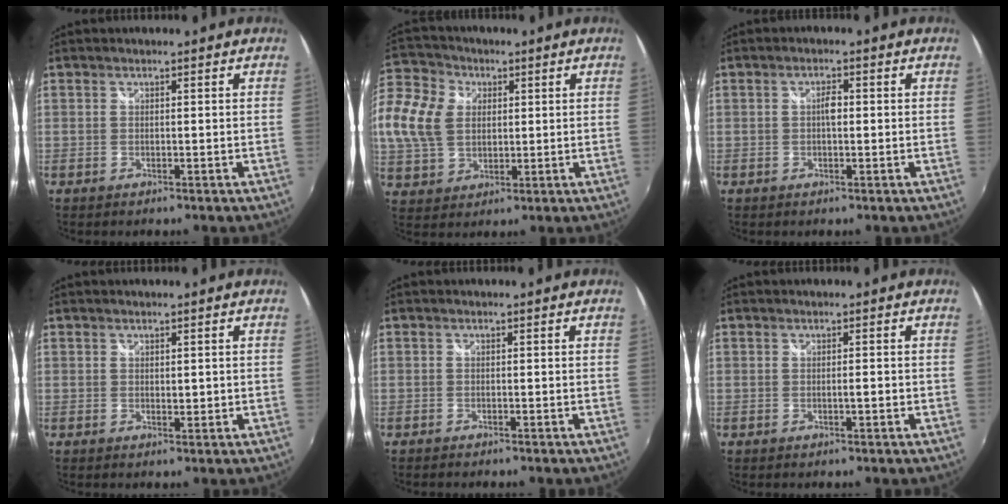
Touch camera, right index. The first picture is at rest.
{"total": 18.9, "force": [4.3, 14.8, 10.9], "torque": [-0.286, 0.046, 0.084]}
{"total": 1.9, "force": [0.0, 0.8, 1.8], "torque": [-0.031, 0.005, -0.002]}
{"total": 1.3, "force": [0.3, 0.7, 1.0], "torque": [-0.014, -0.001, 0.006]}
{"total": 1.0, "force": [-1.0, 0.2, 0.2], "torque": [-0.007, -0.007, -0.019]}
{"total": 1.3, "force": [-0.2, 0.2, 1.2], "torque": [-0.018, 0.000, -0.005]}